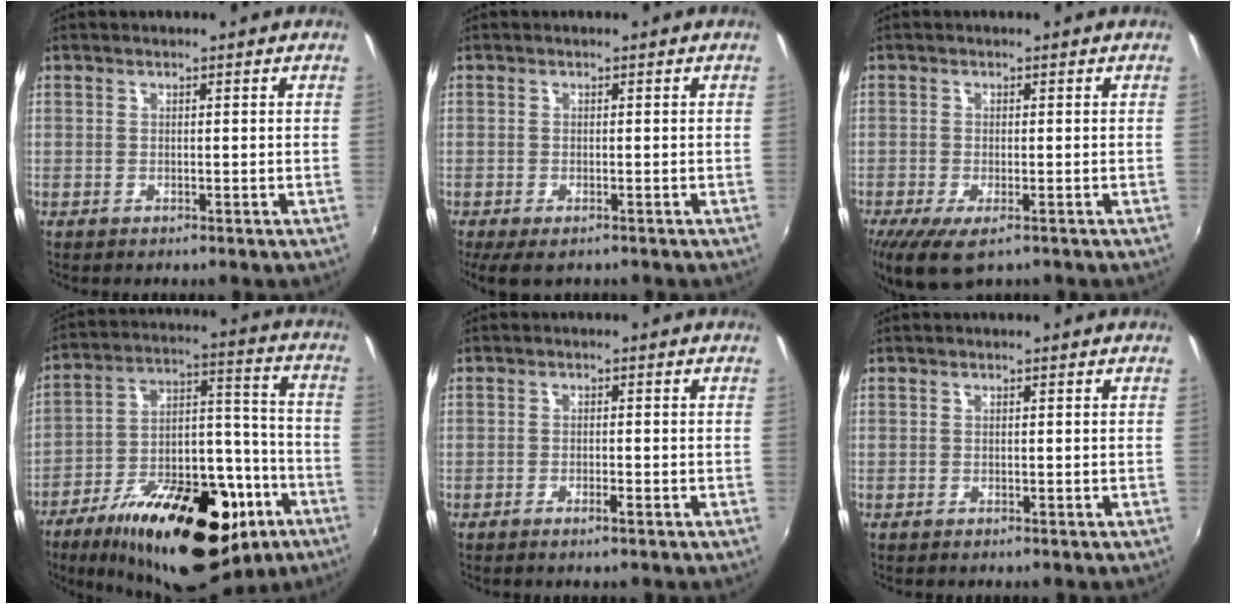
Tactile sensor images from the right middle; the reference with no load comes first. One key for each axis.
{"total": 4.8, "fx": -3.2, "fy": 1.9, "fz": 3.0, "tx": -0.062, "ty": -0.025, "tz": -0.049}
{"total": 6.4, "fx": -3.9, "fy": 2.5, "fz": 4.4, "tx": -0.096, "ty": -0.030, "tz": -0.064}
{"total": 29.6, "fx": -16.7, "fy": 13.6, "fz": 20.4, "tx": -0.324, "ty": 0.006, "tz": -0.241}
{"total": 1.8, "fx": -1.2, "fy": 0.5, "fz": 1.2, "tx": -0.028, "ty": -0.001, "tz": -0.023}
{"total": 0.0}